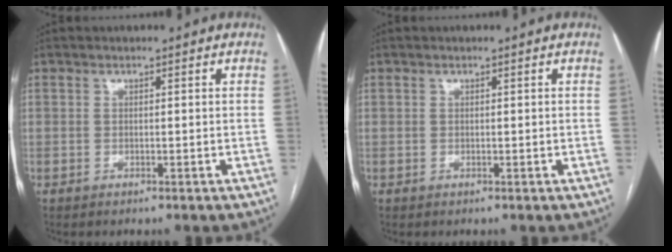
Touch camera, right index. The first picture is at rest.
{"total": 0.0}